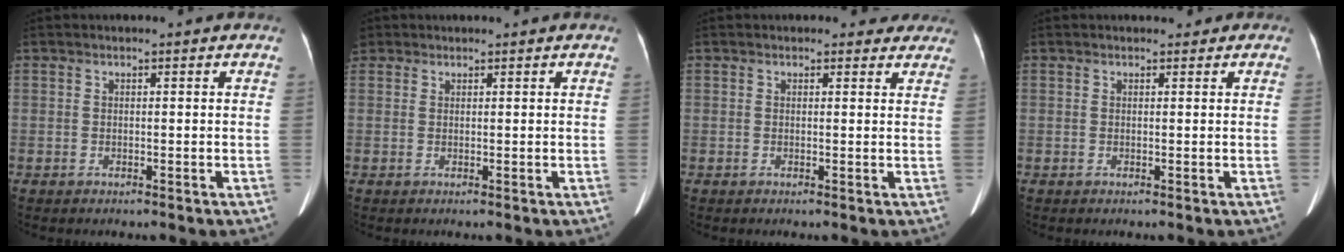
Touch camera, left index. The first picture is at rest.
{"total": 1.2, "force": [0.9, 0.9, 0.1], "torque": [-0.001, 0.006, 0.016]}
{"total": 3.2, "force": [2.8, 1.4, 0.3], "torque": [0.013, 0.000, 0.016]}
{"total": 1.6, "force": [1.3, 0.8, 0.6], "torque": [0.000, 0.009, 0.012]}